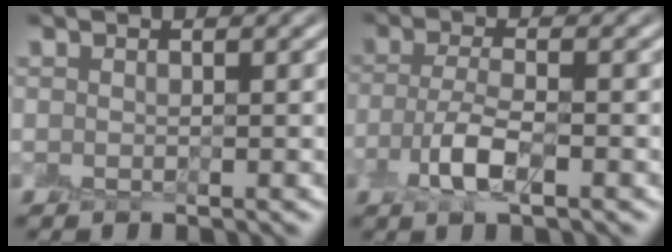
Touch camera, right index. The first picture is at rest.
{"total": 3.4, "force": [-1.6, 1.2, 2.7], "torque": [-0.057, -0.002, -0.031]}